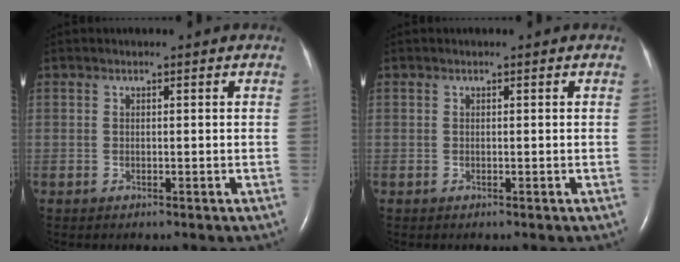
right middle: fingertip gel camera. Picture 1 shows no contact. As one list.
[{"total": 0.0}]